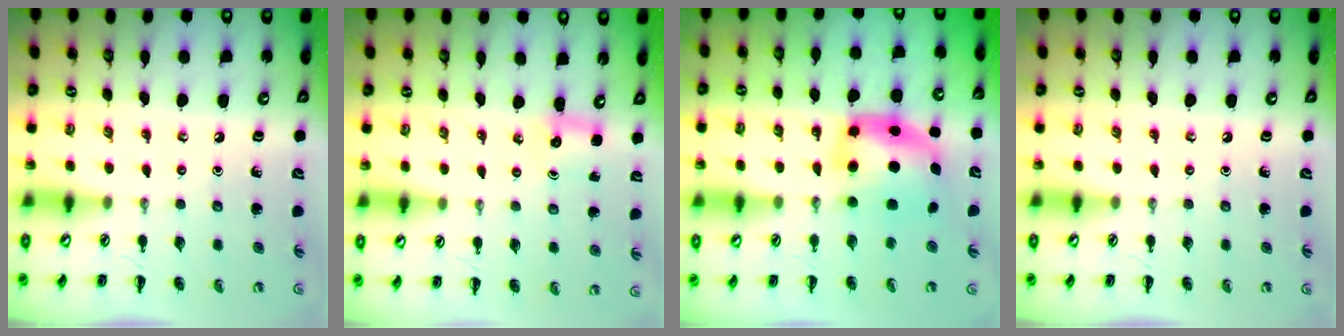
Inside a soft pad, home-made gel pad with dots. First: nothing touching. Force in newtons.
{"total": 2.6, "press": 2.5, "slide": 0.7}
{"total": 5.8, "press": 5.7, "slide": 1.0}
{"total": 0.0}